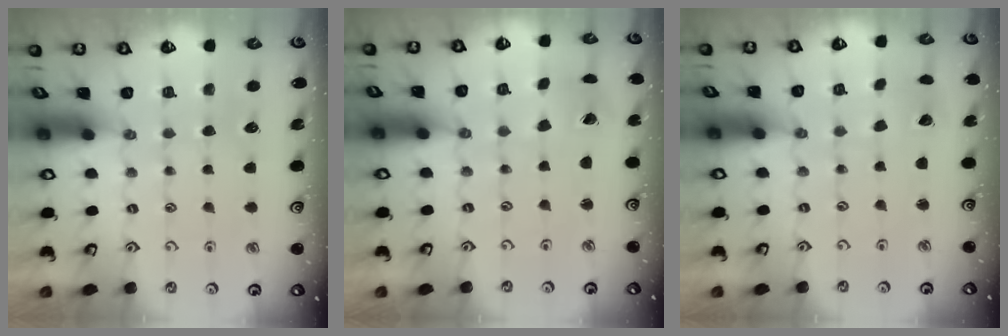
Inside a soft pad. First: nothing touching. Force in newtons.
{"total": 2.1, "press": 2.1, "slide": 0.2}
{"total": 2.2, "press": 2.2, "slide": 0.2}